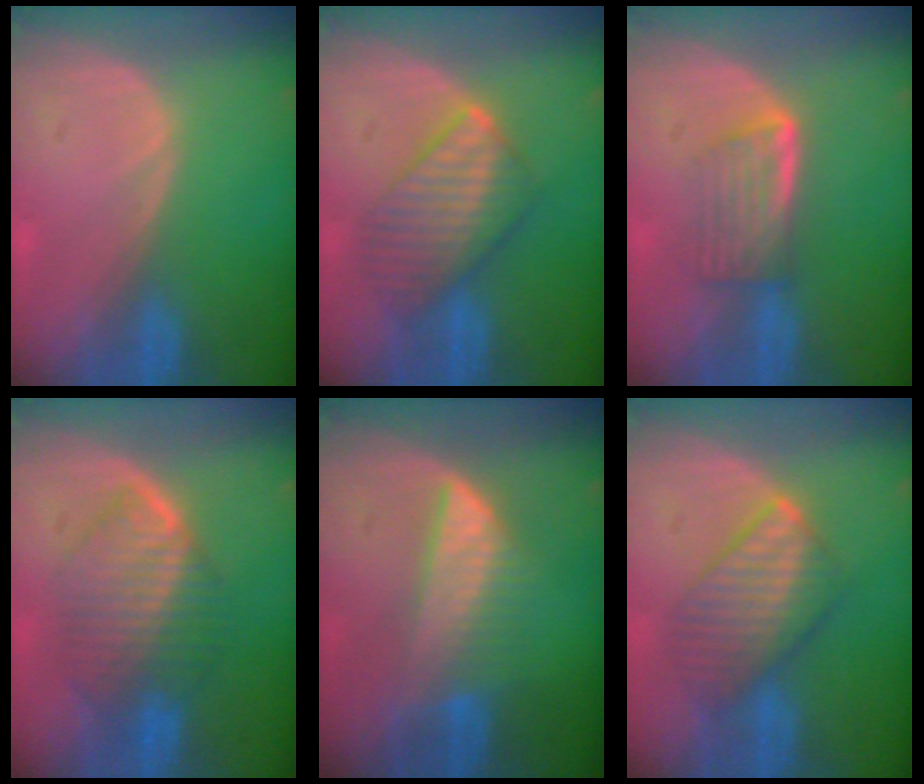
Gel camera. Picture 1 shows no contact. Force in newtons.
{"total": 7.4, "press": 7.4, "slide": 0.1}
{"total": 5.9, "press": 5.0, "slide": 3.1}
{"total": 7.8, "press": 7.8, "slide": 0.3}
{"total": 6.3, "press": 6.3, "slide": 0.4}
{"total": 7.1, "press": 7.1, "slide": 0.3}